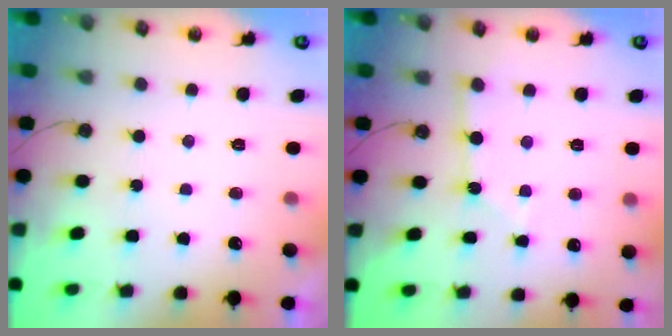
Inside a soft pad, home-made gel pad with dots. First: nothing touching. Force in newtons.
{"total": 2.7, "press": 2.7, "slide": 0.3}